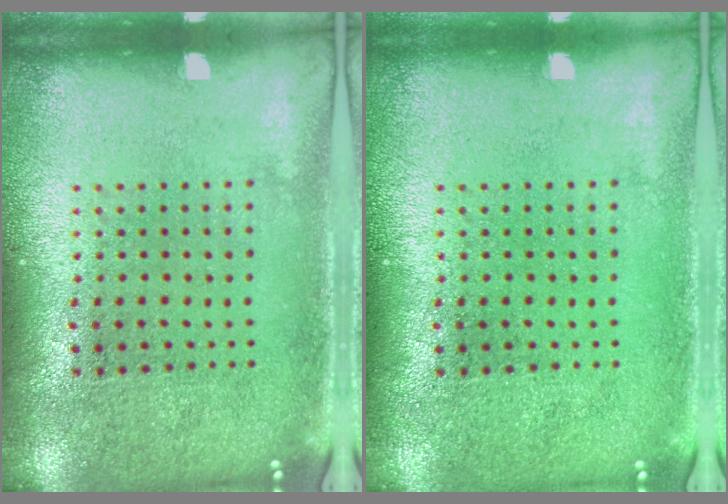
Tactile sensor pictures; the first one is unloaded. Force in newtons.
{"total": 0.0}